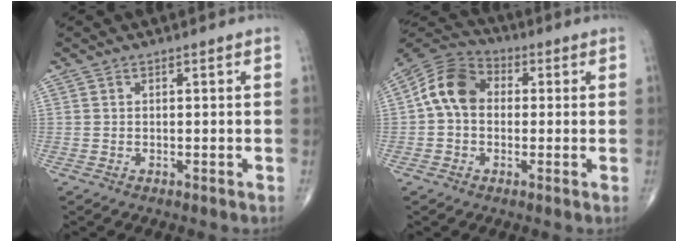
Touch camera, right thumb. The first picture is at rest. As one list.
[{"total": 9.8, "force": [0.5, 7.5, 6.4], "torque": [-0.107, 0.030, -0.008]}]